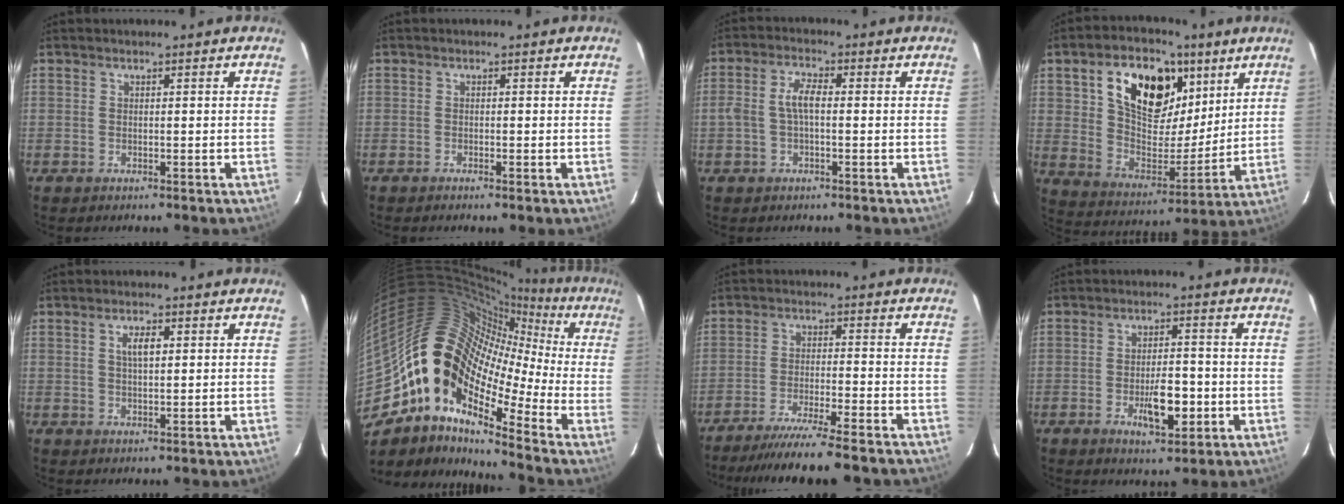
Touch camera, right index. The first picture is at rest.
{"total": 0.5, "force": [-0.4, 0.0, 0.4], "torque": [-0.008, 0.000, -0.009]}
{"total": 4.4, "force": [-0.3, 1.7, 4.0], "torque": [-0.083, 0.010, -0.005]}
{"total": 19.5, "force": [9.0, 11.1, 13.3], "torque": [-0.232, 0.023, 0.163]}
{"total": 3.0, "force": [0.9, 1.2, 2.7], "torque": [-0.049, 0.005, 0.016]}
{"total": 16.6, "force": [-5.2, 9.5, 12.6], "torque": [-0.187, 0.007, -0.122]}
{"total": 13.5, "force": [-11.9, 0.1, 6.4], "torque": [-0.135, -0.026, -0.189]}
{"total": 7.4, "force": [-2.5, 2.8, 6.4], "torque": [-0.115, -0.003, -0.032]}